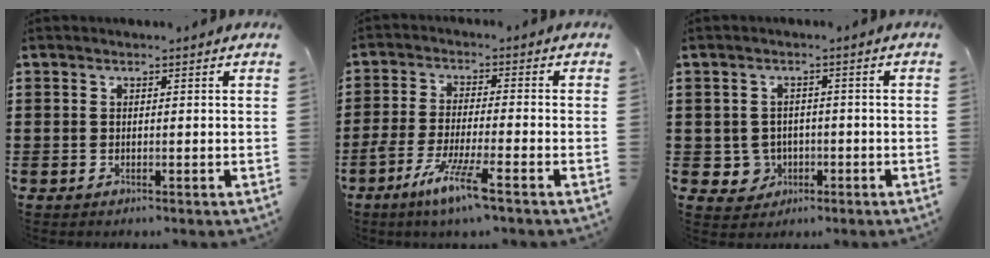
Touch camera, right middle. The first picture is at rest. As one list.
[{"total": 7.3, "force": [-4.9, 0.2, 5.4], "torque": [-0.111, -0.014, -0.094]}, {"total": 2.8, "force": [-0.8, 2.5, 0.9], "torque": [-0.026, 0.001, -0.017]}]